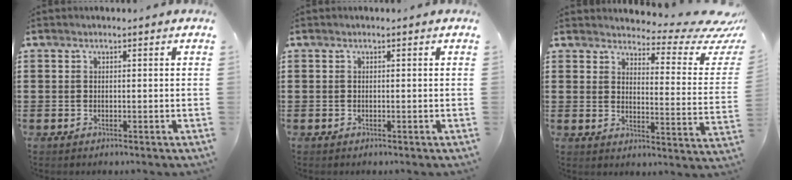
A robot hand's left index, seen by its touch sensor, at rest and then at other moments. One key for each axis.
{"total": 0.0}
{"total": 4.8, "fx": 3.9, "fy": 1.4, "fz": 2.3, "tx": -0.044, "ty": -0.034, "tz": 0.059}